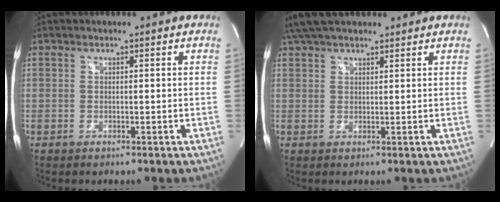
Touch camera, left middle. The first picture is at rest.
{"total": 8.6, "force": [7.1, 2.8, 4.0], "torque": [-0.068, 0.042, 0.127]}